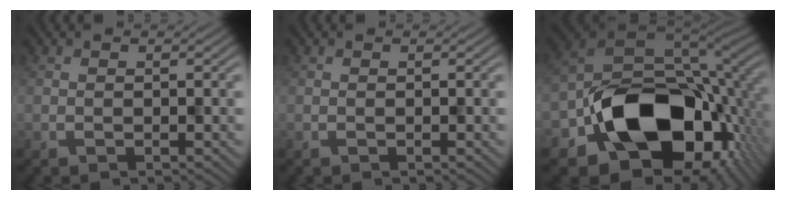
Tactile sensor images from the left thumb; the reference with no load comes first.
{"total": 0.0}
{"total": 17.5, "force": [-5.7, 12.2, 11.1], "torque": [-0.170, -0.038, -0.090]}